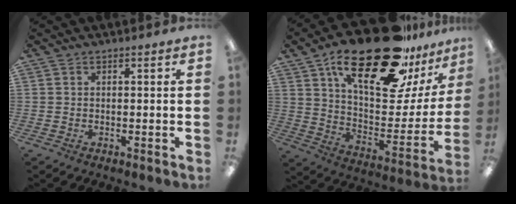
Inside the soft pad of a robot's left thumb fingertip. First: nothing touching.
{"total": 30.5, "force": [20.3, 11.1, 19.9], "torque": [-0.301, -0.120, 0.337]}